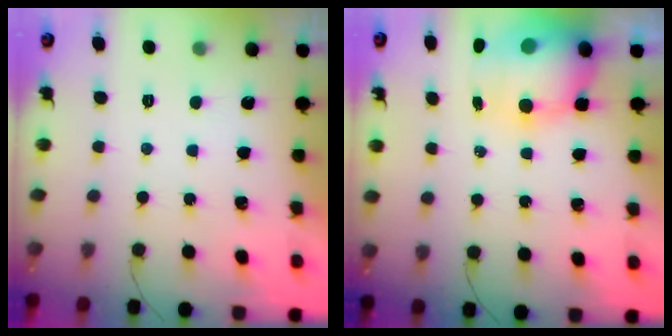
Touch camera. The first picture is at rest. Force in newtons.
{"total": 11.6, "press": 11.2, "slide": 3.0}